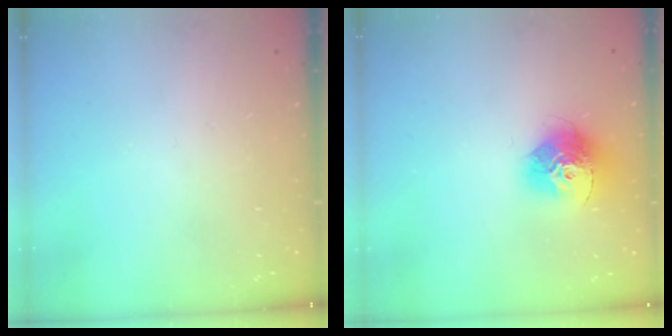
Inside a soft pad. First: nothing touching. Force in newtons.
{"total": 14.4, "press": 14.3, "slide": 1.3}